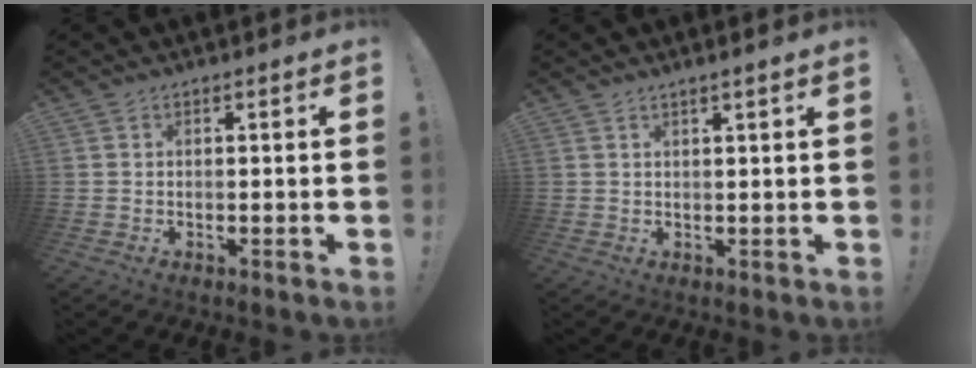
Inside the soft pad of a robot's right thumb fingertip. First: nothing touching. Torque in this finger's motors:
{"motor_torque": [-0.01, -0.03, -0.06, 0.06, 0.07]}